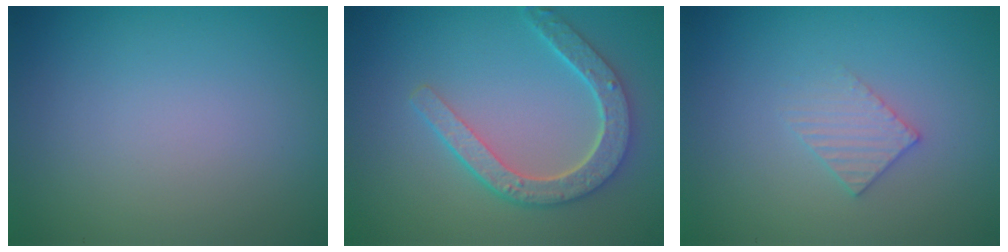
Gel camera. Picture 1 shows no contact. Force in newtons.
{"total": 4.9, "press": 3.9, "slide": 3.0}
{"total": 1.9, "press": 1.9, "slide": 0.2}